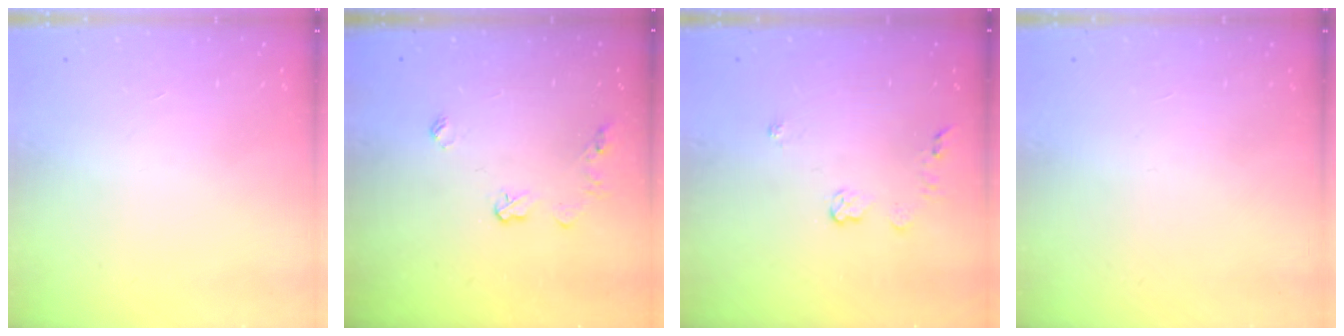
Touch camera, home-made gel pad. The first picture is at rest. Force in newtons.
{"total": 6.1, "press": 6.0, "slide": 0.6}
{"total": 4.1, "press": 4.1, "slide": 0.6}
{"total": 0.0}